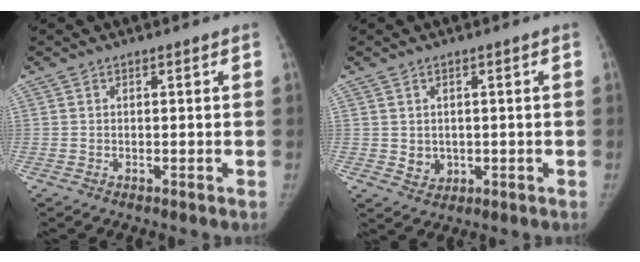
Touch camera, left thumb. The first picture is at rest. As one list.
[{"total": 3.1, "force": [0.1, 2.8, 1.4], "torque": [-0.013, -0.003, 0.012]}]